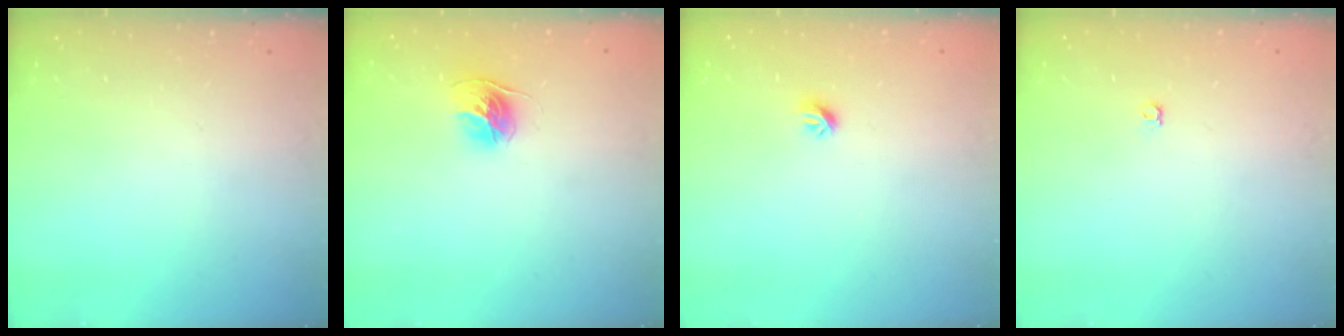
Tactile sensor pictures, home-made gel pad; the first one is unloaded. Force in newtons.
{"total": 11.1, "press": 11.1, "slide": 0.9}
{"total": 5.7, "press": 5.6, "slide": 0.8}
{"total": 3.6, "press": 3.5, "slide": 0.6}